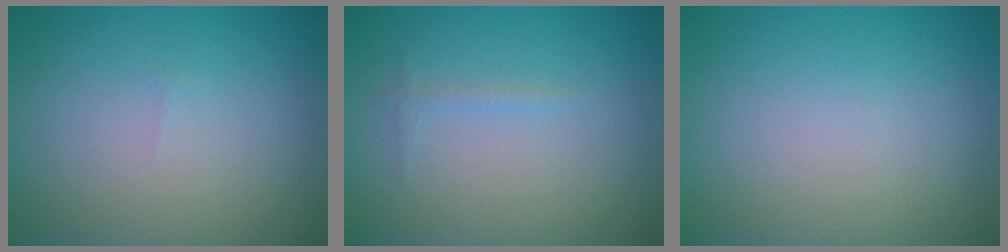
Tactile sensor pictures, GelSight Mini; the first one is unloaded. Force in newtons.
{"total": 0.6, "press": 0.6, "slide": 0.1}
{"total": 0.0}